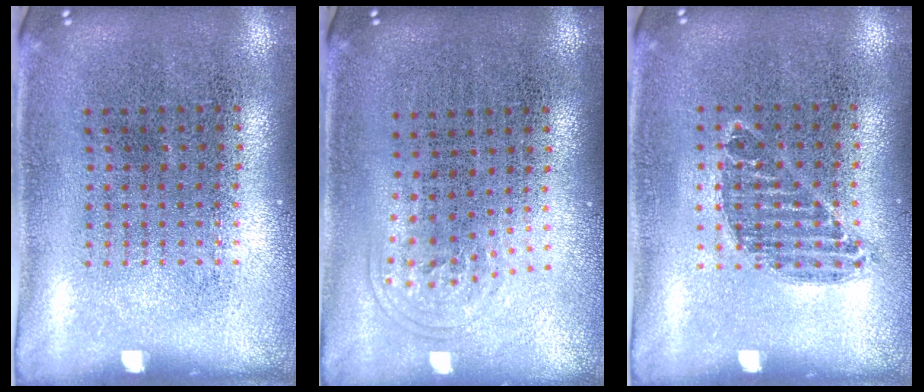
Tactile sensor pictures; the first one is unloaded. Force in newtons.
{"total": 1.0, "press": 0.7, "slide": 0.7}
{"total": 0.7, "press": 0.7, "slide": 0.2}